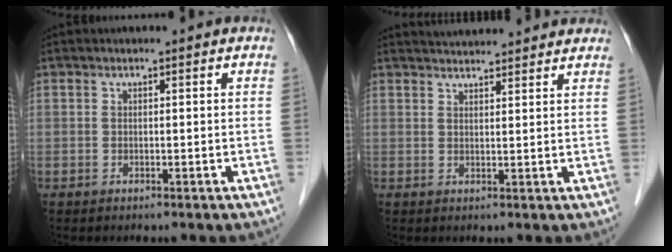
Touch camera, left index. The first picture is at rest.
{"total": 8.6, "force": [8.2, 1.1, 2.5], "torque": [-0.036, 0.027, 0.100]}